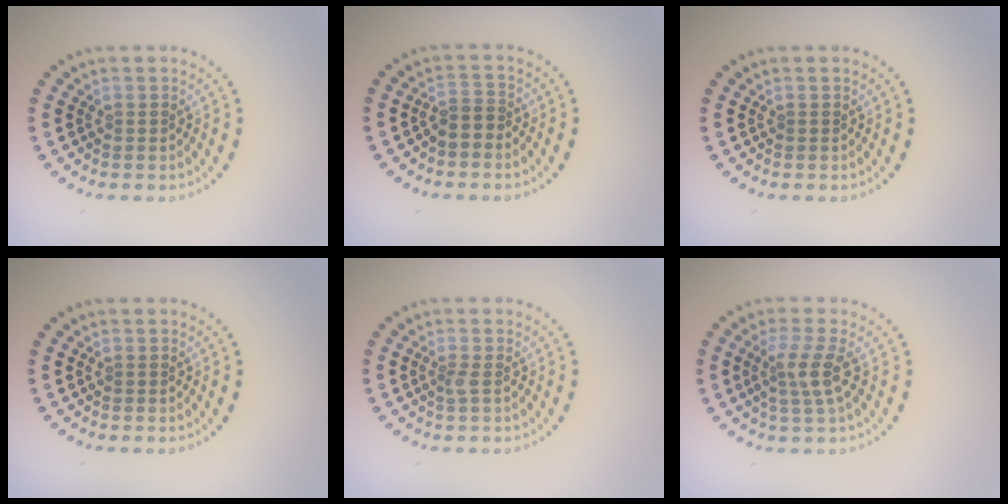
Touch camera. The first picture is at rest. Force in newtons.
{"total": 1.5, "press": 1.0, "slide": 1.0}
{"total": 0.0}
{"total": 0.0}
{"total": 0.8, "press": 0.5, "slide": 0.5}
{"total": 2.7, "press": 2.2, "slide": 1.6}